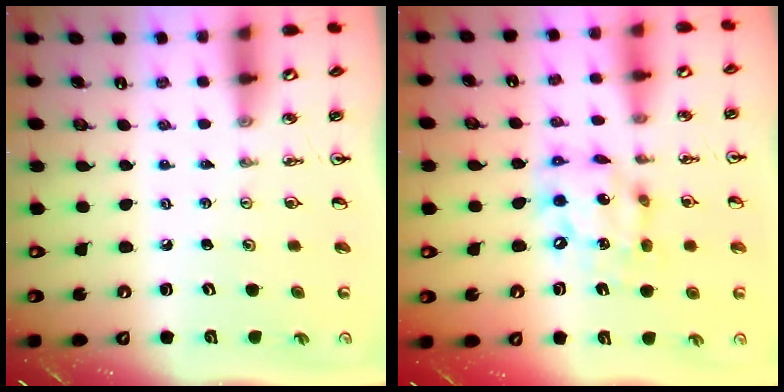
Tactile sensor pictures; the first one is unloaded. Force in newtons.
{"total": 13.6, "press": 13.5, "slide": 1.8}